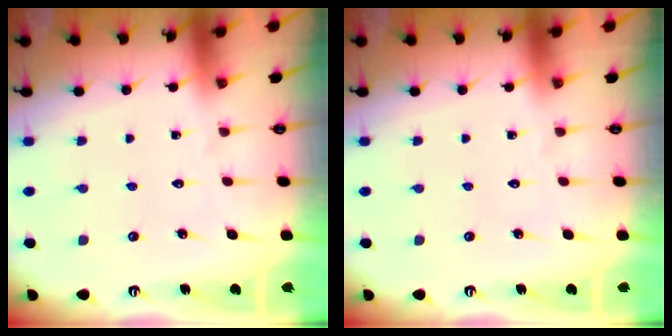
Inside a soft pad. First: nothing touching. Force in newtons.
{"total": 0.0}